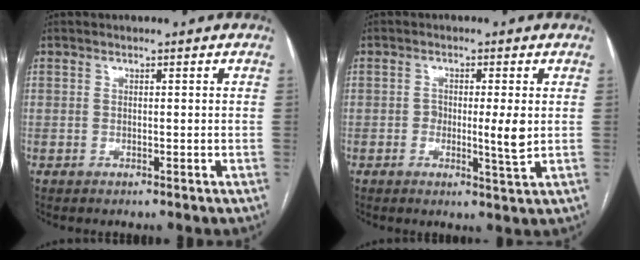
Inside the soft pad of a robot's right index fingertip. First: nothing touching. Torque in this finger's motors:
{"motor_torque": [0.02, 0.04, 0.17, 0.01]}